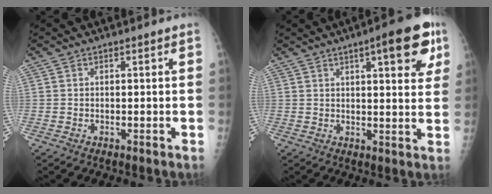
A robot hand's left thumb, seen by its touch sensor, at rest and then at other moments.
{"total": 12.1, "force": [5.7, 3.5, 10.0], "torque": [-0.101, -0.014, 0.068]}